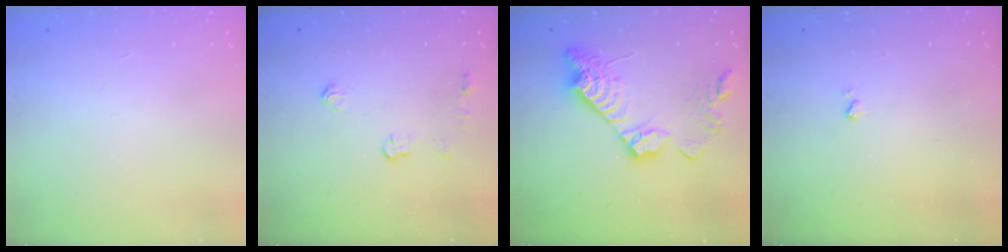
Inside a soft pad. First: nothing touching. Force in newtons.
{"total": 3.7, "press": 3.6, "slide": 0.6}
{"total": 17.0, "press": 16.9, "slide": 1.3}
{"total": 2.5, "press": 2.4, "slide": 0.5}